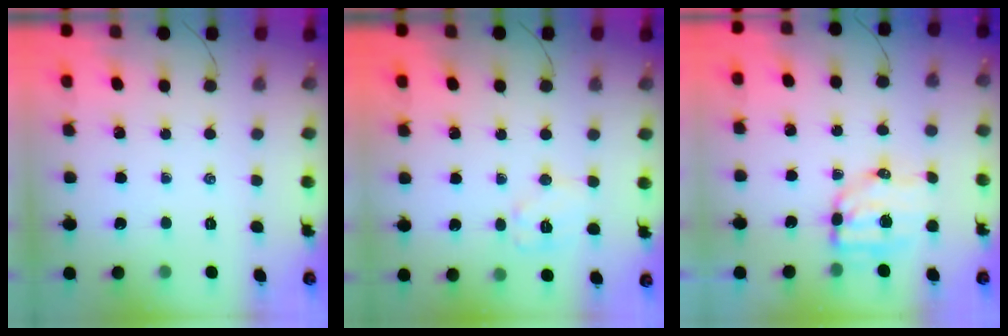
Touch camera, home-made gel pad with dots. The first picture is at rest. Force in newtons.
{"total": 7.4, "press": 7.4, "slide": 0.4}
{"total": 7.7, "press": 7.6, "slide": 1.1}